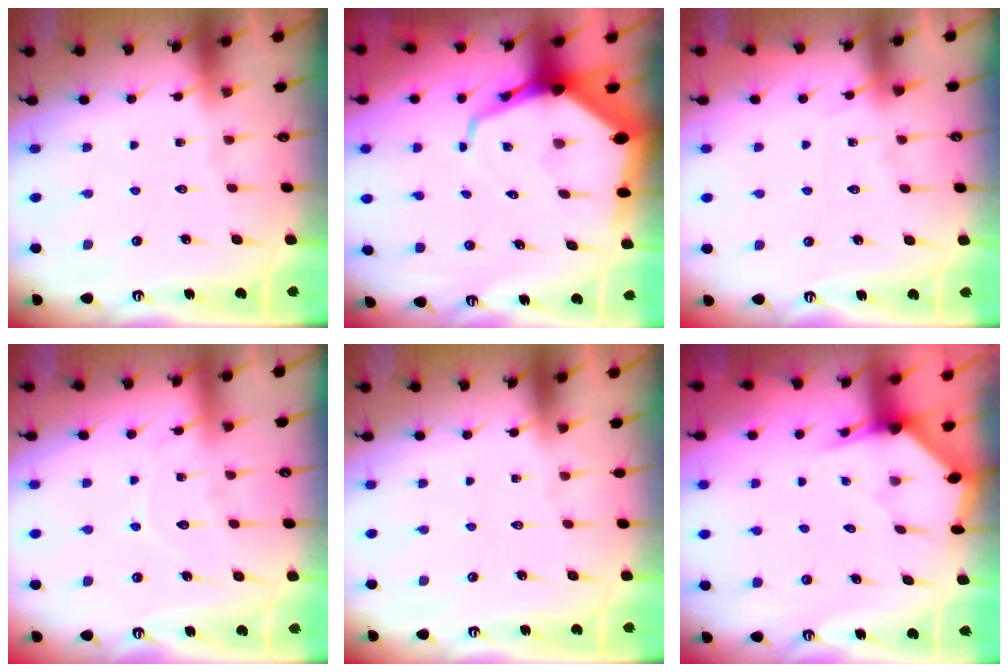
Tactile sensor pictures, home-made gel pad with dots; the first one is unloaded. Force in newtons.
{"total": 11.2, "press": 11.1, "slide": 1.2}
{"total": 3.8, "press": 3.7, "slide": 0.5}
{"total": 8.4, "press": 8.4, "slide": 0.8}
{"total": 0.0}
{"total": 3.2, "press": 3.2, "slide": 0.3}